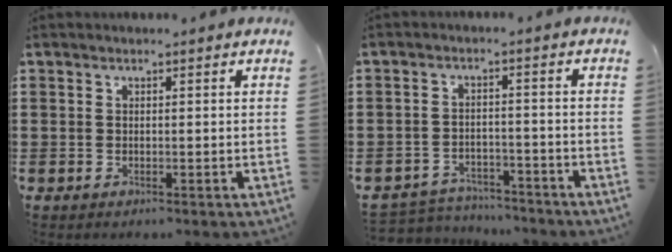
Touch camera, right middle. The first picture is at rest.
{"total": 3.6, "force": [-3.6, 0.6, 0.0], "torque": [-0.008, 0.003, -0.077]}